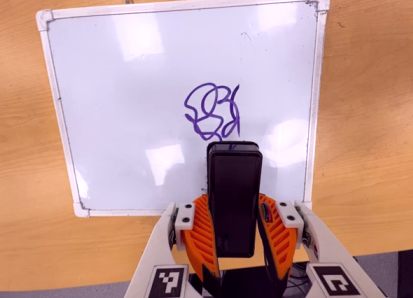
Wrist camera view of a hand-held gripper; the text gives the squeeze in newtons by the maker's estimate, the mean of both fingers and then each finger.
{"total": 8.9, "left": 6.4, "right": 11.3}